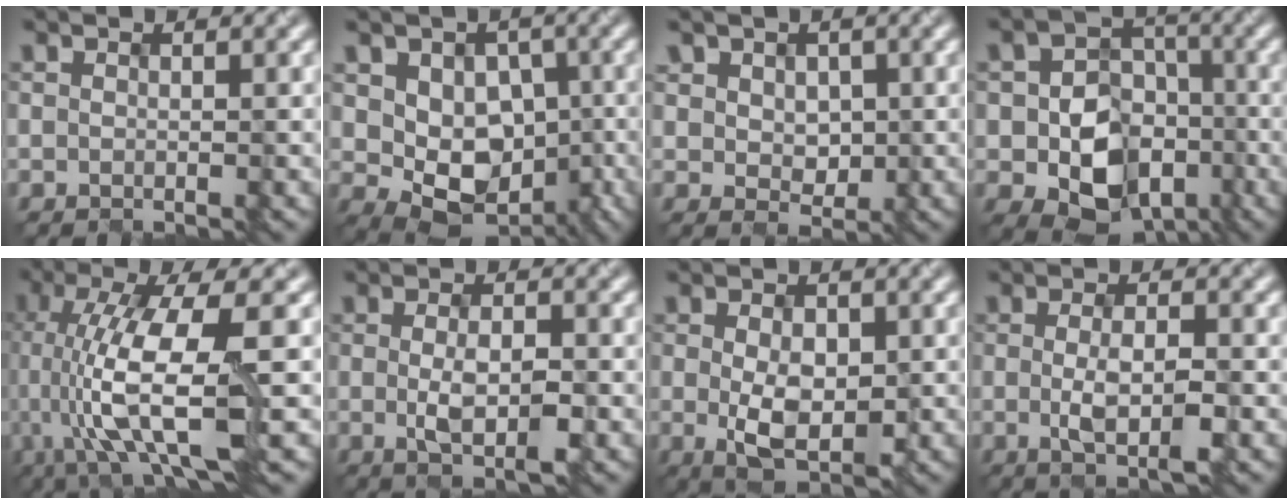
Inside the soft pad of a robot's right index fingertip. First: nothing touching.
{"total": 8.1, "force": [-0.5, 6.3, 5.1], "torque": [-0.075, -0.012, 0.003]}
{"total": 2.1, "force": [0.3, 1.9, 0.7], "torque": [-0.027, -0.005, 0.012]}
{"total": 8.6, "force": [-3.0, 6.3, 5.0], "torque": [-0.092, -0.017, -0.042]}
{"total": 10.0, "force": [-2.3, 3.0, 9.3], "torque": [-0.189, -0.006, -0.037]}
{"total": 3.5, "force": [-1.0, 1.1, 3.2], "torque": [-0.067, -0.005, -0.012]}
{"total": 4.6, "force": [-0.8, 2.5, 3.8], "torque": [-0.073, -0.006, -0.002]}
{"total": 3.4, "force": [-1.0, 0.8, 3.1], "torque": [-0.065, -0.006, -0.013]}